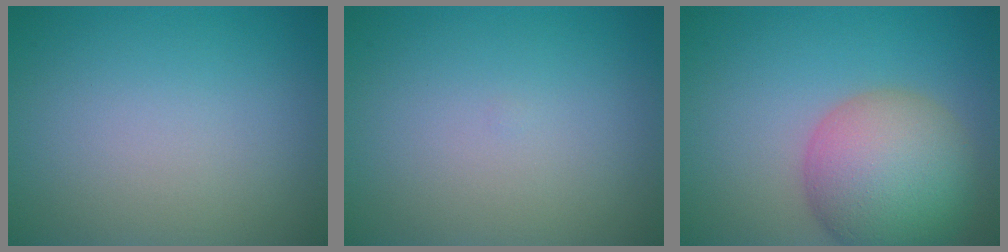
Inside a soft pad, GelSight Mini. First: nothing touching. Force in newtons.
{"total": 0.0}
{"total": 8.8, "press": 8.8, "slide": 0.5}